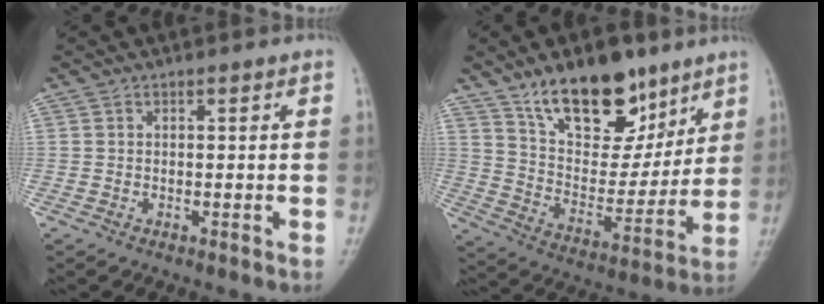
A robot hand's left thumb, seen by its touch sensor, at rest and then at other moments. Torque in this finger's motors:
{"motor_torque": [2.48, 2.53, 0.74, -0.55, 0.10]}